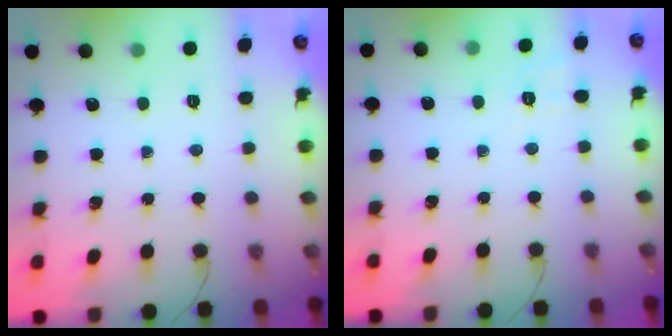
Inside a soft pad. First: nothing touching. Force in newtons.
{"total": 2.7, "press": 2.2, "slide": 1.6}